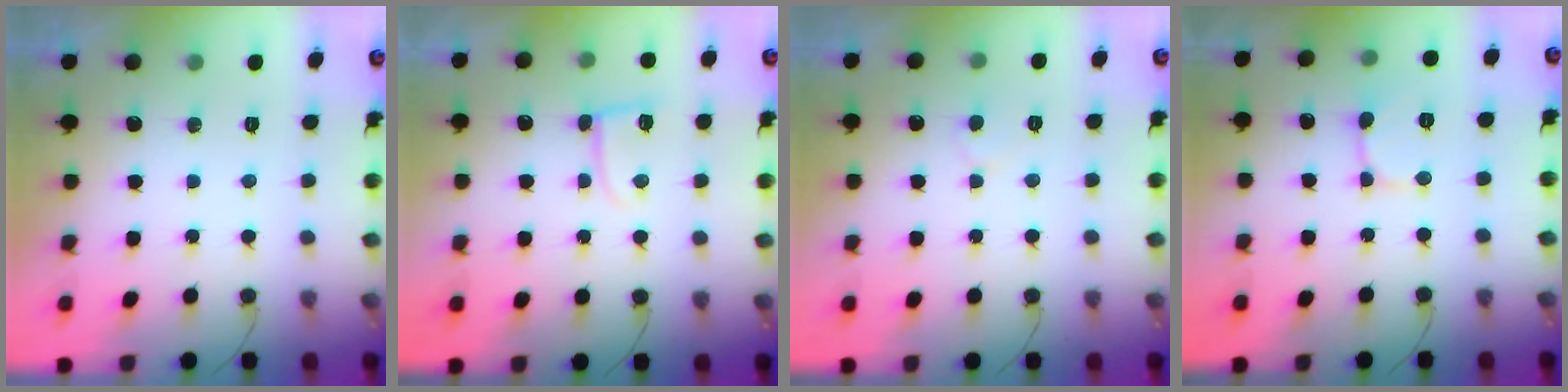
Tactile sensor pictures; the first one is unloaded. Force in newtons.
{"total": 4.6, "press": 4.5, "slide": 0.6}
{"total": 3.8, "press": 3.8, "slide": 0.4}
{"total": 3.8, "press": 3.8, "slide": 0.2}